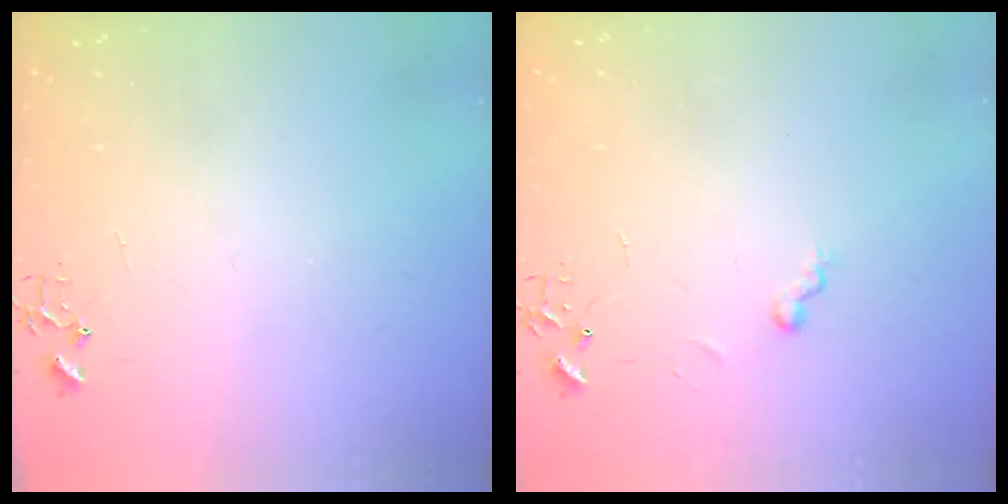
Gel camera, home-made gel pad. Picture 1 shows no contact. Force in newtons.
{"total": 5.9, "press": 5.8, "slide": 0.6}